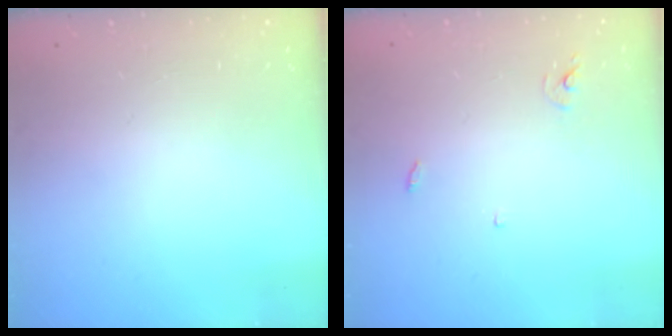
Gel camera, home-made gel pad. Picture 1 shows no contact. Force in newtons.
{"total": 2.4, "press": 2.4, "slide": 0.1}